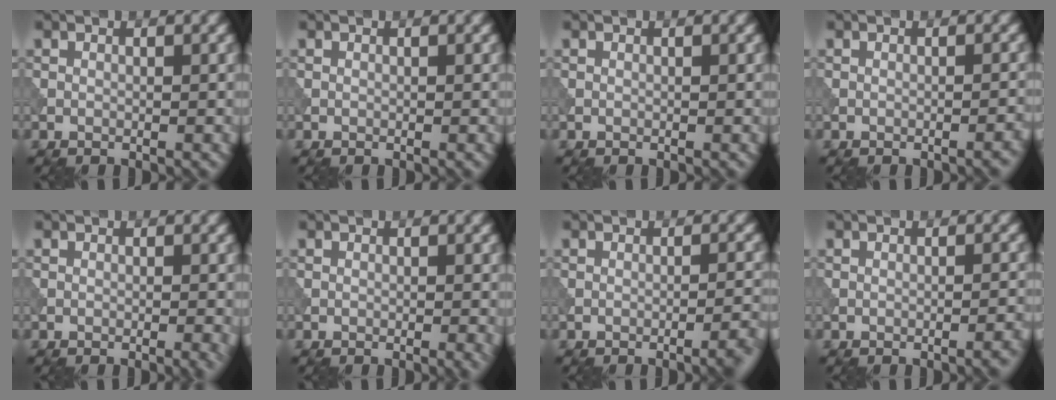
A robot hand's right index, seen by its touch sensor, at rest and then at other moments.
{"total": 0.0}
{"total": 0.0}
{"total": 1.3, "force": [-0.8, 0.3, 1.0], "torque": [-0.009, 0.005, -0.015]}
{"total": 1.2, "force": [-0.4, 0.3, 1.1], "torque": [-0.011, 0.000, -0.008]}
{"total": 0.9, "force": [-0.3, 0.2, 0.8], "torque": [-0.009, -0.001, -0.007]}
{"total": 2.9, "force": [-1.7, 0.6, 2.3], "torque": [-0.024, 0.010, -0.032]}
{"total": 1.7, "force": [-0.9, 0.4, 1.3], "torque": [-0.009, 0.006, -0.016]}